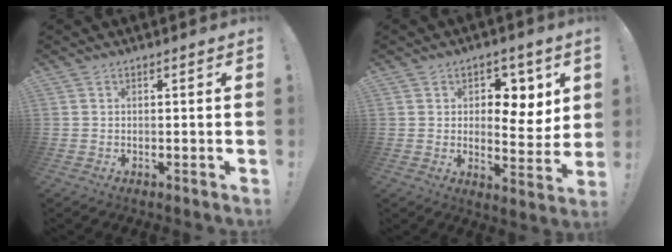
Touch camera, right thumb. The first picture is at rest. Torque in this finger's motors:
{"motor_torque": [-0.55, 0.45, 0.18, 0.59, 0.15]}